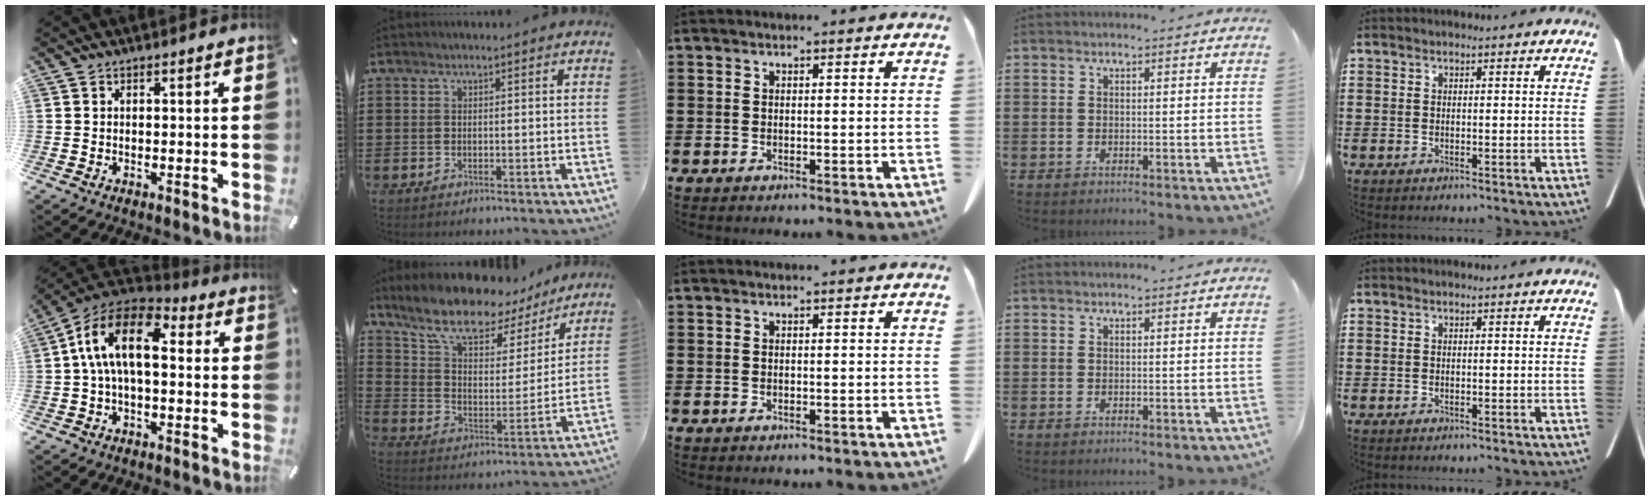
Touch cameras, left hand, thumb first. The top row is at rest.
{"thumb": {"total": 15.2, "force": [2.5, 9.0, 12.0], "torque": [-0.247, 0.008, 0.044]}, "index": {"total": 10.8, "force": [9.2, 3.4, 4.6], "torque": [-0.125, -0.055, 0.160]}}